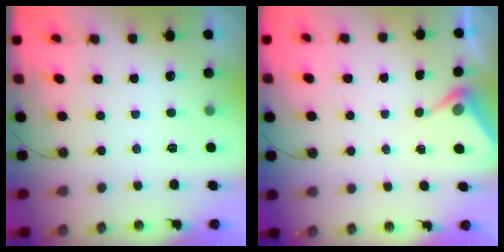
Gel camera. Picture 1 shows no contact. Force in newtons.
{"total": 4.8, "press": 4.7, "slide": 0.5}